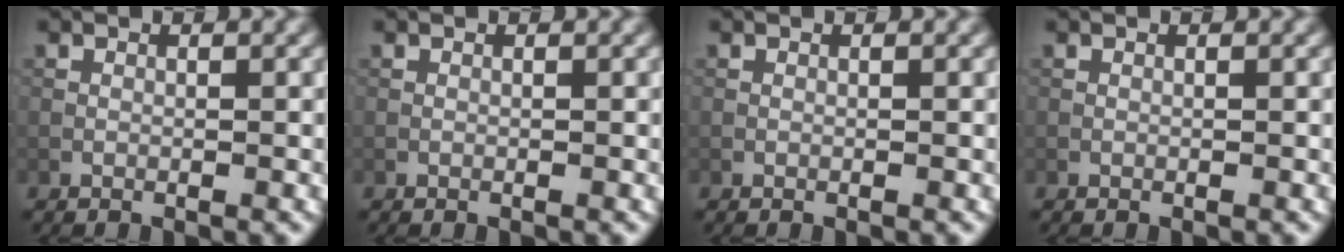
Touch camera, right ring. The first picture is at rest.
{"total": 0.0}
{"total": 0.0}
{"total": 0.0}